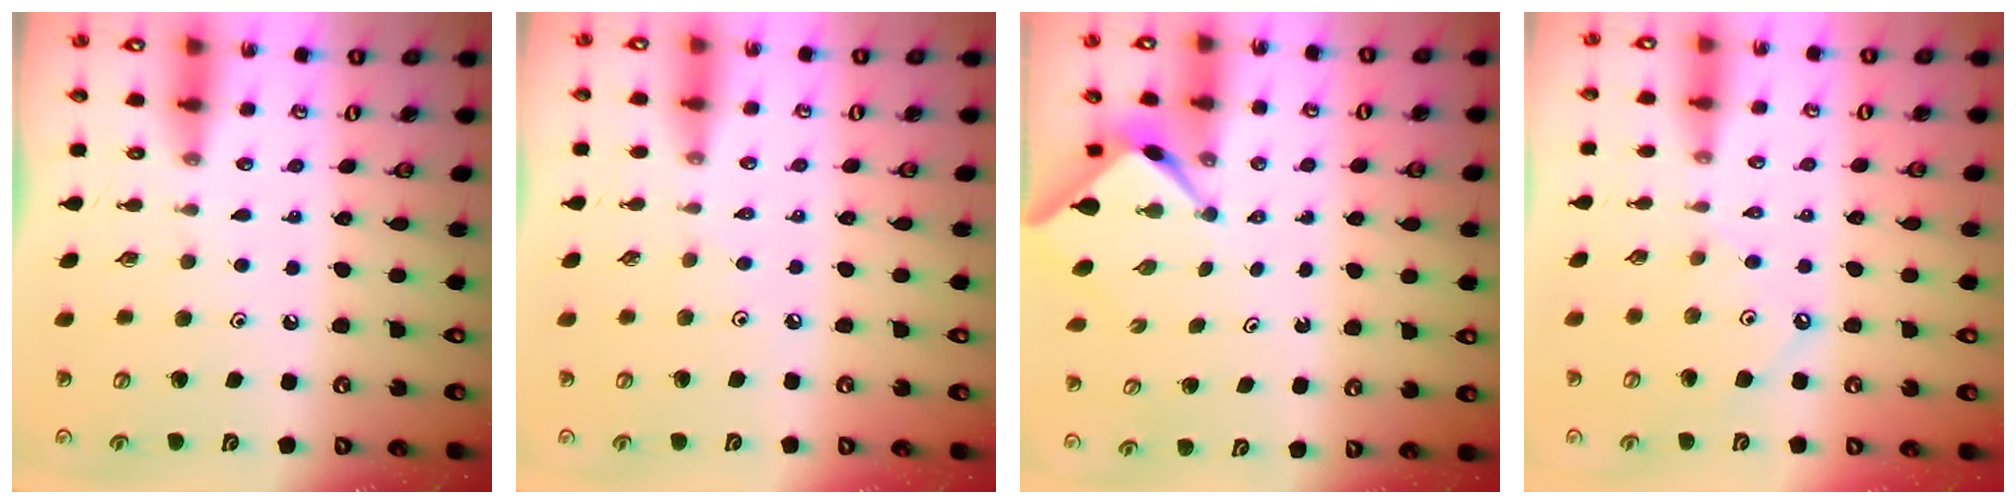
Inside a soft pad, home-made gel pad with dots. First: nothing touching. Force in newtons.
{"total": 1.9, "press": 1.8, "slide": 0.4}
{"total": 2.7, "press": 2.7, "slide": 0.2}
{"total": 2.0, "press": 2.0, "slide": 0.2}